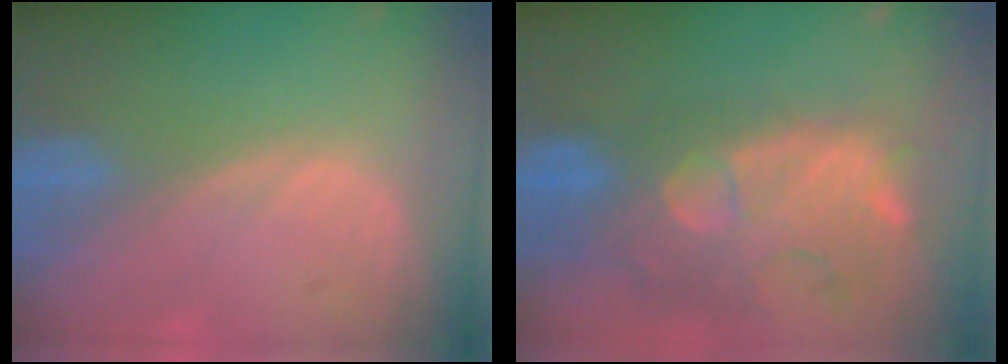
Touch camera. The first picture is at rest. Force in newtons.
{"total": 12.2, "press": 11.0, "slide": 5.2}